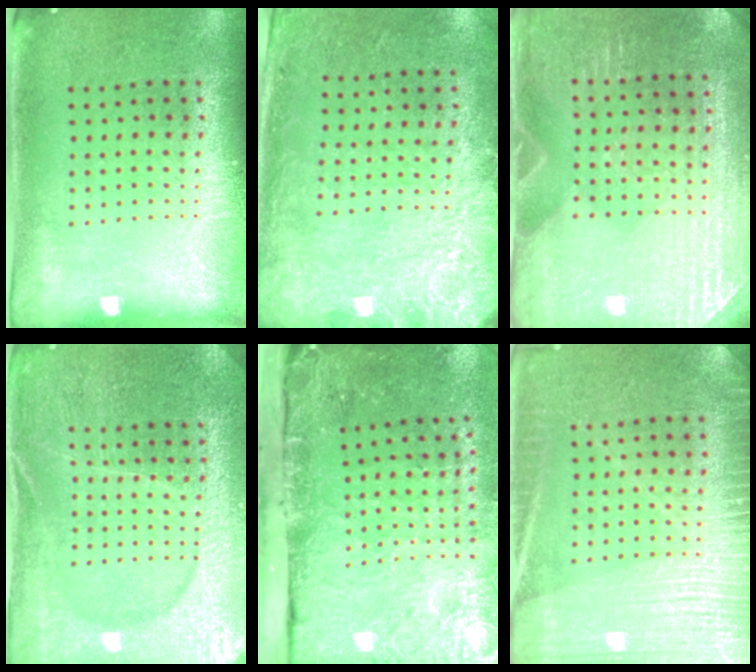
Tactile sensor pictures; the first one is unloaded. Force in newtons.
{"total": 2.8, "press": 1.9, "slide": 2.1}
{"total": 3.0, "press": 2.9, "slide": 0.2}
{"total": 4.2, "press": 4.0, "slide": 1.2}
{"total": 4.8, "press": 3.7, "slide": 3.1}
{"total": 4.9, "press": 4.9, "slide": 0.7}